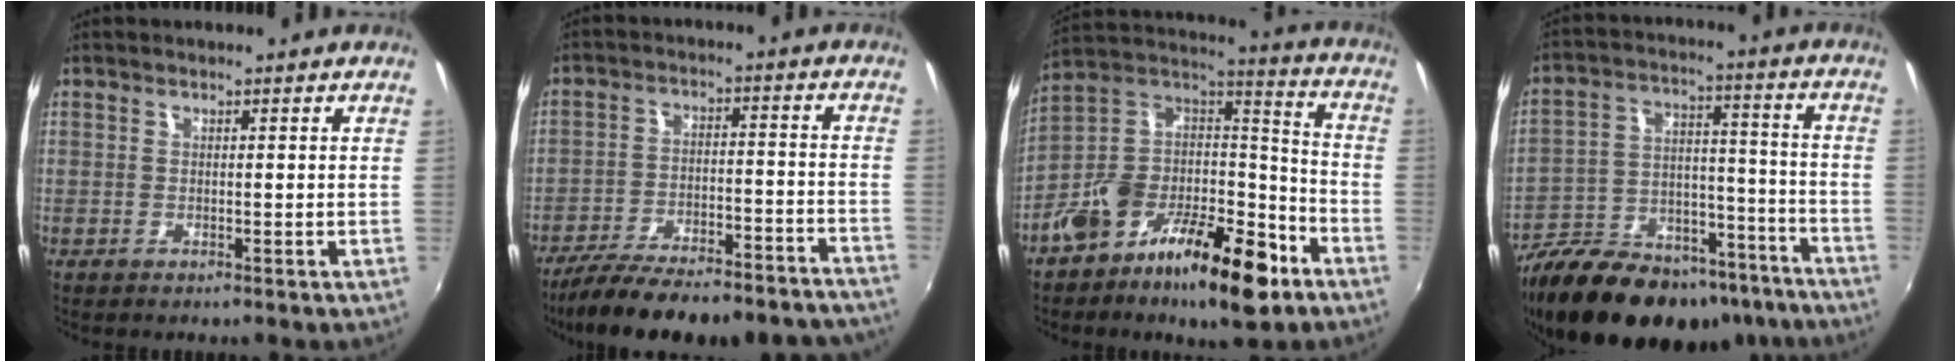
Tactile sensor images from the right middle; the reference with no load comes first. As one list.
[{"total": 25.4, "force": [-22.2, 5.9, 10.9], "torque": [-0.190, -0.018, -0.292]}, {"total": 20.7, "force": [-11.9, 9.2, 14.3], "torque": [-0.240, 0.023, -0.201]}, {"total": 28.9, "force": [-21.7, 12.6, 14.3], "torque": [-0.267, 0.010, -0.304]}]